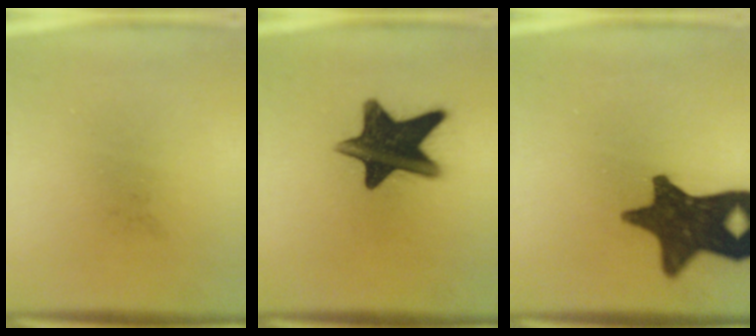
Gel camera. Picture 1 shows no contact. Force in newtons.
{"total": 15.0}
{"total": 15.6}